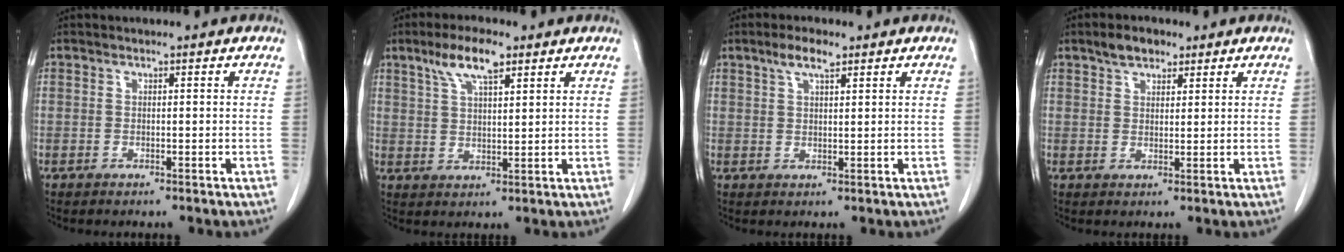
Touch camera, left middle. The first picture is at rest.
{"total": 6.9, "force": [4.3, 1.7, 5.1], "torque": [-0.104, 0.011, 0.080]}
{"total": 3.7, "force": [2.4, 1.0, 2.7], "torque": [-0.057, 0.008, 0.046]}
{"total": 3.9, "force": [2.7, 2.1, 1.9], "torque": [-0.035, 0.009, 0.049]}